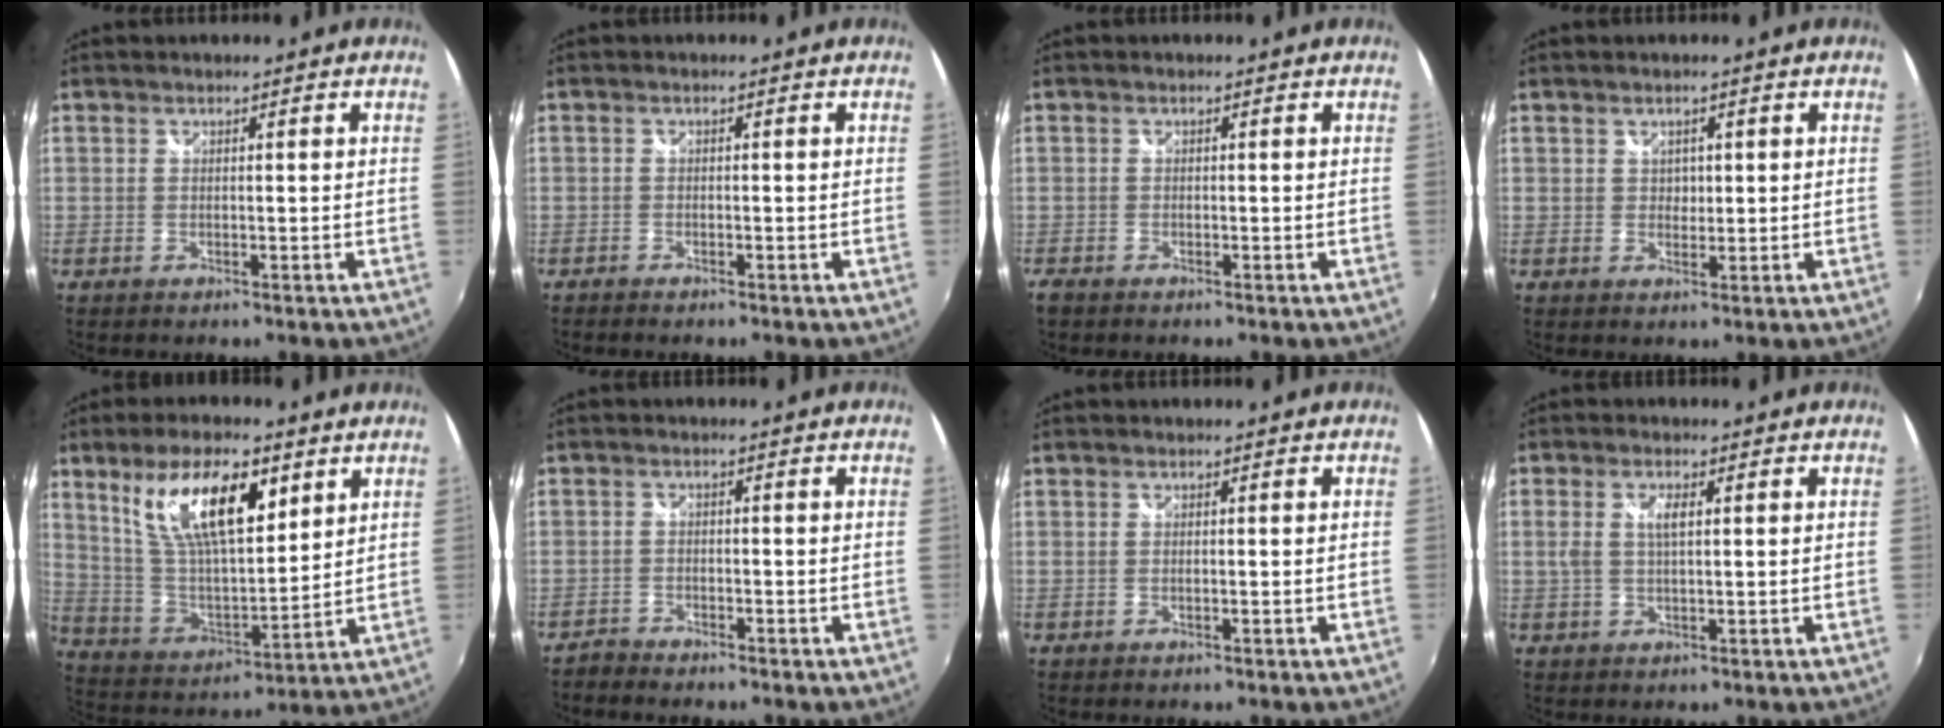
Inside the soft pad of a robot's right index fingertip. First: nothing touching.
{"total": 1.4, "force": [-1.3, 0.4, 0.3], "torque": [-0.013, -0.007, -0.025]}
{"total": 1.8, "force": [-1.3, 1.2, 0.3], "torque": [-0.011, -0.003, -0.028]}
{"total": 1.5, "force": [0.5, 1.4, 0.4], "torque": [-0.001, 0.003, 0.009]}
{"total": 17.0, "force": [8.6, 6.5, 13.1], "torque": [-0.236, 0.008, 0.168]}
{"total": 2.6, "force": [-2.5, 0.7, 0.1], "torque": [-0.013, -0.004, -0.053]}
{"total": 0.0}
{"total": 3.3, "force": [0.7, 1.2, 3.0], "torque": [-0.058, 0.001, 0.012]}